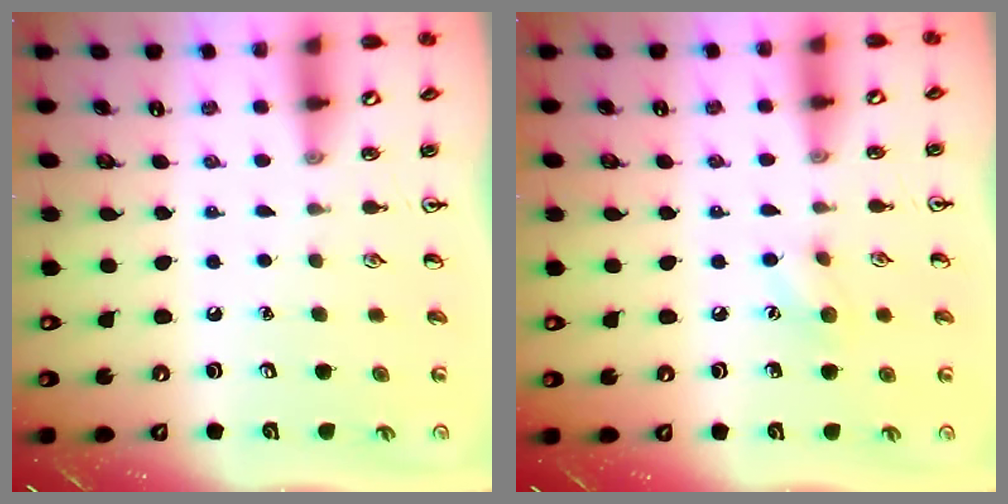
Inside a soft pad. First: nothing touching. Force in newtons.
{"total": 7.1, "press": 6.9, "slide": 1.8}